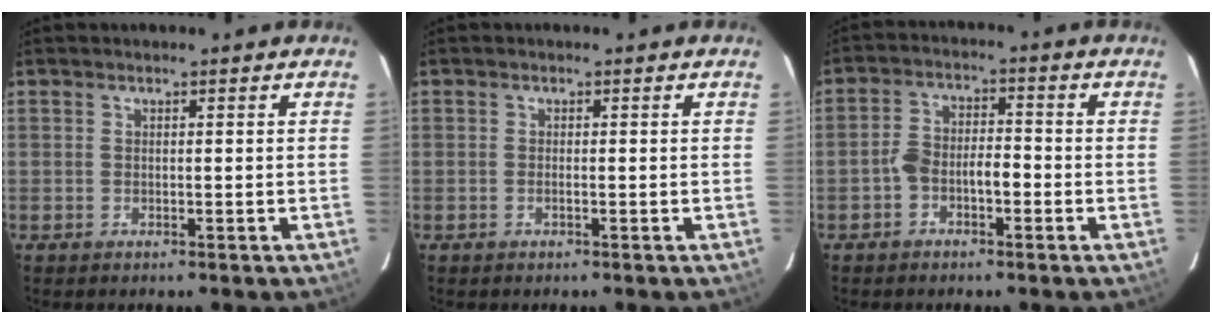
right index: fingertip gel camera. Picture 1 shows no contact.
{"total": 0.5, "force": [-0.2, 0.0, 0.5], "torque": [-0.011, 0.000, -0.003]}
{"total": 5.2, "force": [-1.8, 2.5, 4.1], "torque": [-0.081, 0.026, -0.034]}